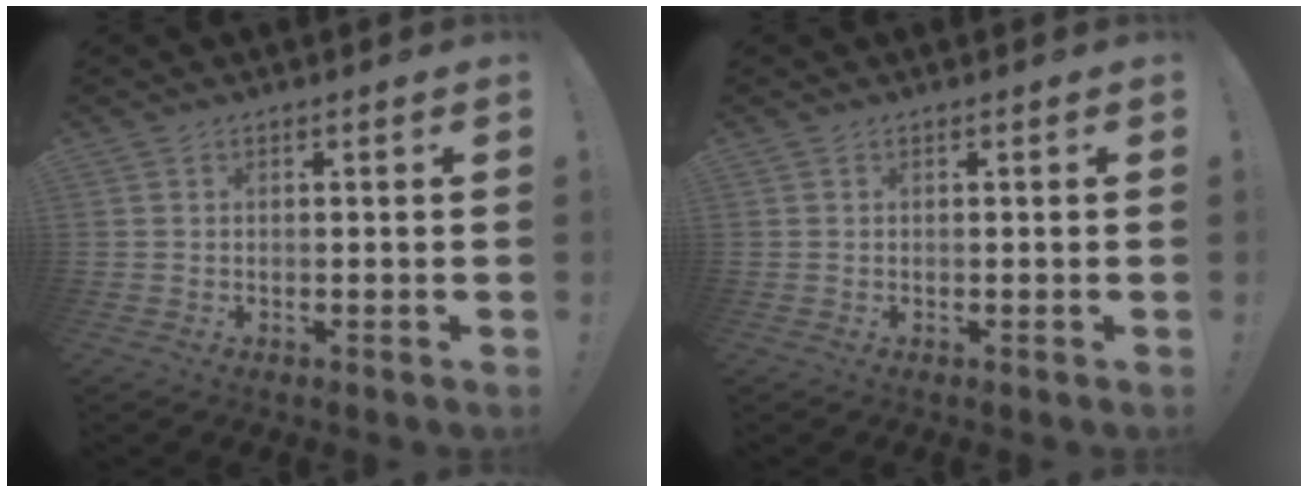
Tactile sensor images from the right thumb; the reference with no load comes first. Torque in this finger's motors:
{"motor_torque": [-0.09, 0.09, -0.07, 0.07, 0.01]}